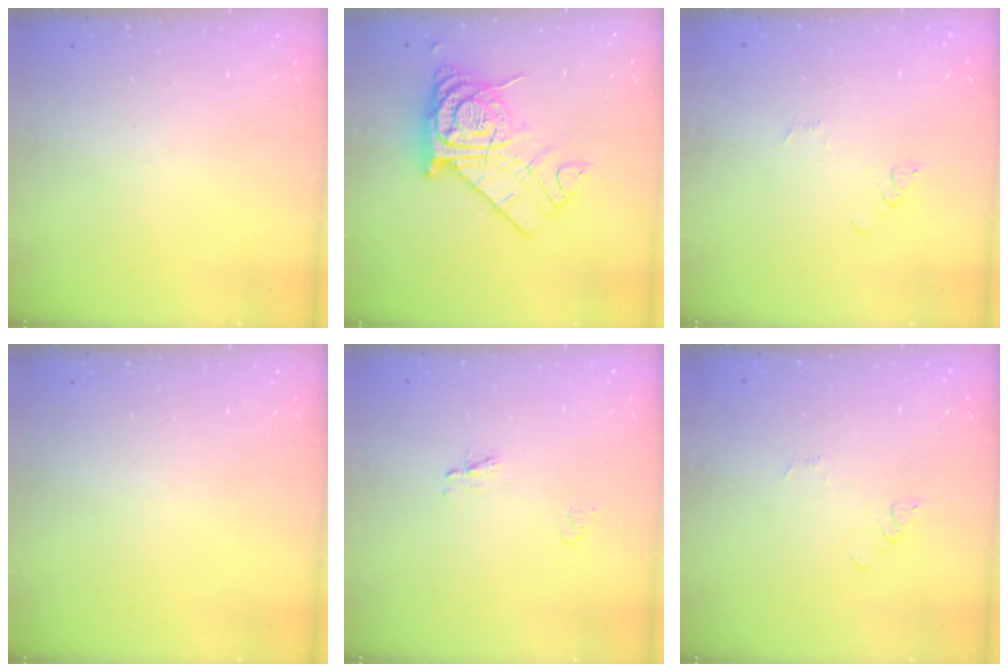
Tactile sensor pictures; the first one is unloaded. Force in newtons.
{"total": 15.3, "press": 15.2, "slide": 1.5}
{"total": 2.4, "press": 2.4, "slide": 0.3}
{"total": 0.0}
{"total": 2.3, "press": 2.3, "slide": 0.3}
{"total": 2.4, "press": 2.4, "slide": 0.3}